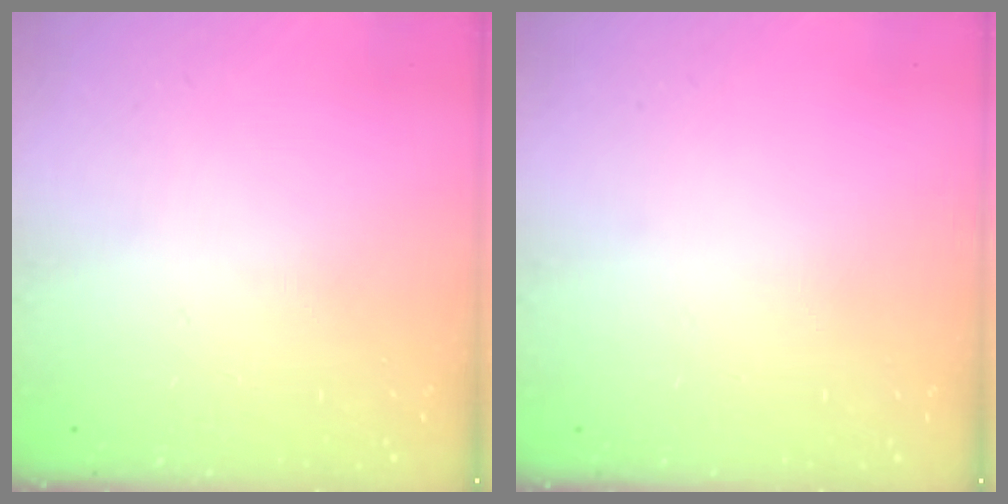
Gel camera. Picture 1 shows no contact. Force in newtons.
{"total": 0.0}